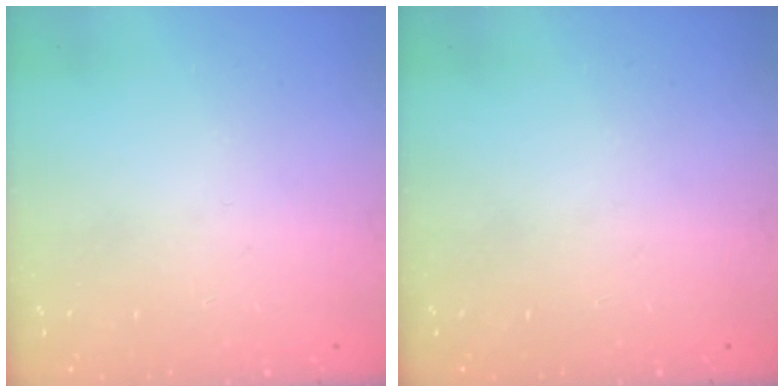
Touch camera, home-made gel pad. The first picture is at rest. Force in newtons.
{"total": 0.0}